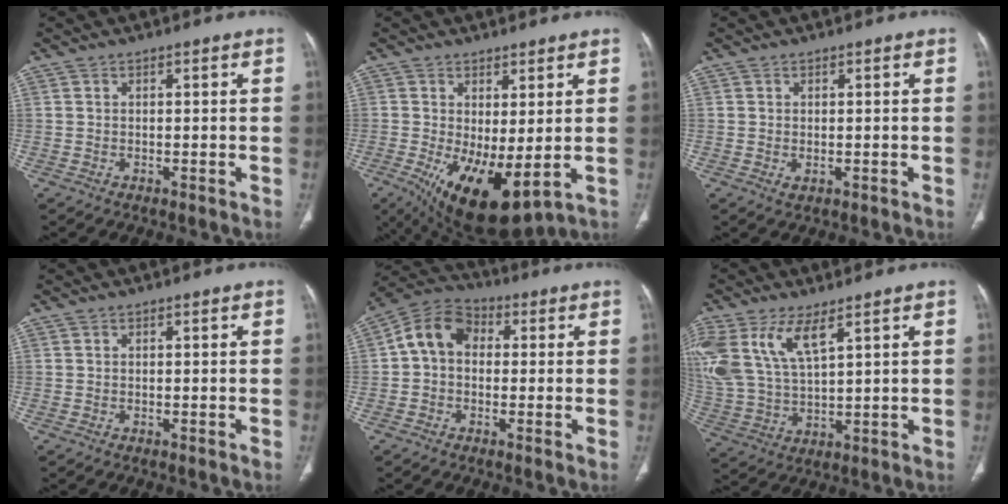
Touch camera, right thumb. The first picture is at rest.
{"total": 12.3, "force": [-1.7, 5.1, 11.1], "torque": [-0.191, -0.023, -0.004]}
{"total": 0.9, "force": [-0.1, 0.6, 0.7], "torque": [-0.013, -0.002, 0.003]}
{"total": 0.0}
{"total": 9.0, "force": [0.6, 6.9, 5.7], "torque": [-0.090, 0.029, -0.006]}
{"total": 14.0, "force": [7.0, 6.1, 10.5], "torque": [-0.239, -0.015, 0.151]}